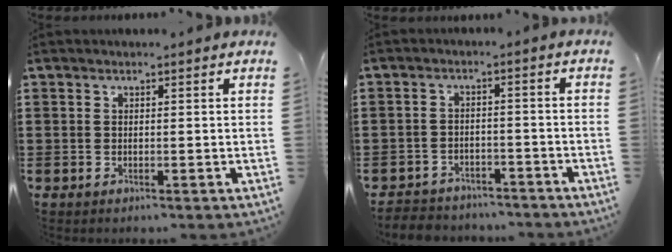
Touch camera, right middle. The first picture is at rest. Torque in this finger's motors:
{"motor_torque": [0.02, -0.01, 0.04, 0.02]}